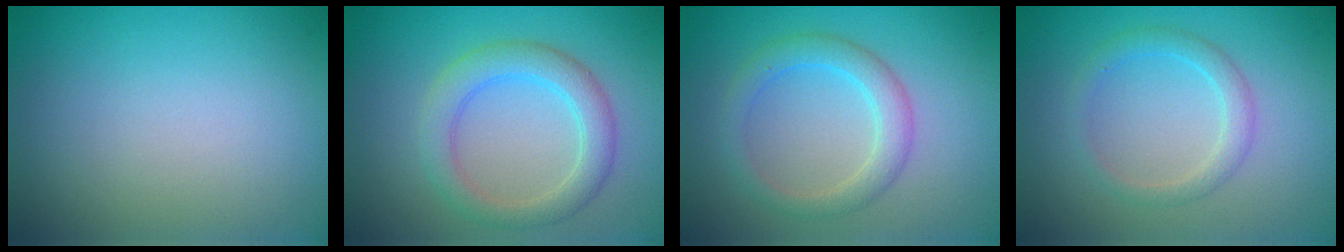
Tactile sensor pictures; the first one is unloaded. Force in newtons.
{"total": 3.7, "press": 3.7, "slide": 0.2}
{"total": 2.9, "press": 2.9, "slide": 0.2}
{"total": 2.0, "press": 2.0, "slide": 0.1}